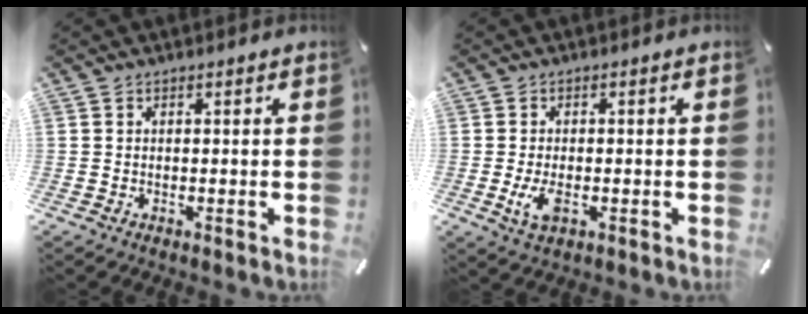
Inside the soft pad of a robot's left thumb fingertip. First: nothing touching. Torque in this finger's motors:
{"motor_torque": [0.01, 0.11, 0.07, 0.02, 0.04]}